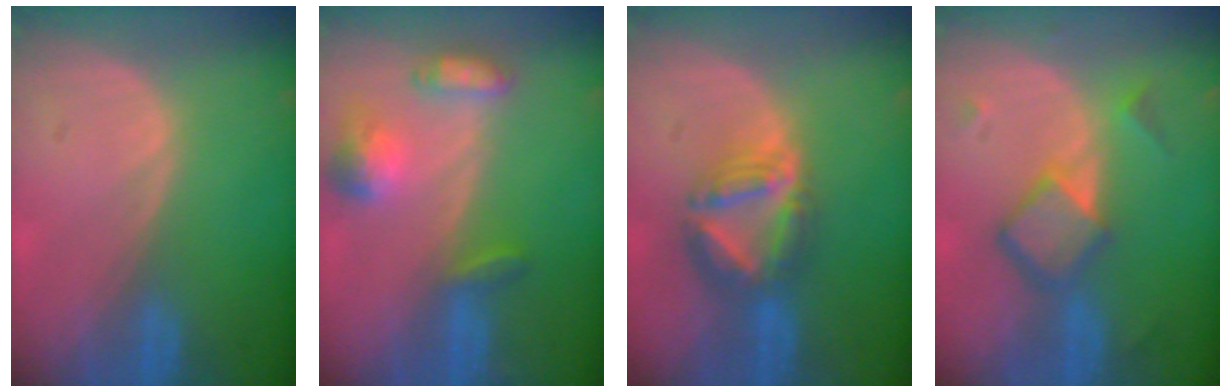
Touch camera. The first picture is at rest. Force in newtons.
{"total": 6.2, "press": 6.1, "slide": 0.8}
{"total": 7.5, "press": 6.6, "slide": 3.5}
{"total": 6.6, "press": 5.7, "slide": 3.3}